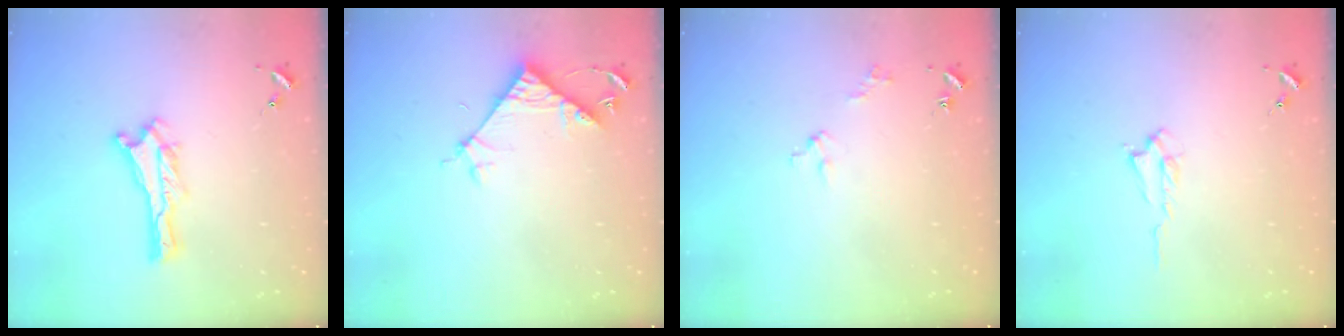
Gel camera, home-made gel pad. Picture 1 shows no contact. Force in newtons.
{"total": 6.0, "press": 6.0, "slide": 0.4}
{"total": 2.1, "press": 2.1, "slide": 0.2}
{"total": 1.3, "press": 1.3, "slide": 0.3}